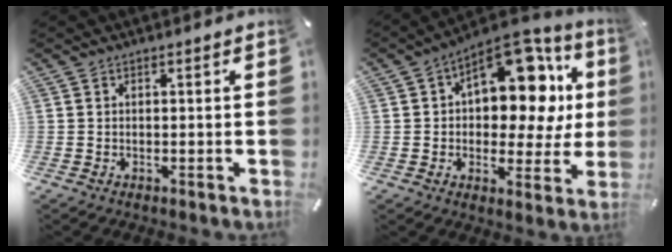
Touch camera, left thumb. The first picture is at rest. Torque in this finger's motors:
{"motor_torque": [2.53, 2.48, 1.13, -0.83, 0.14]}